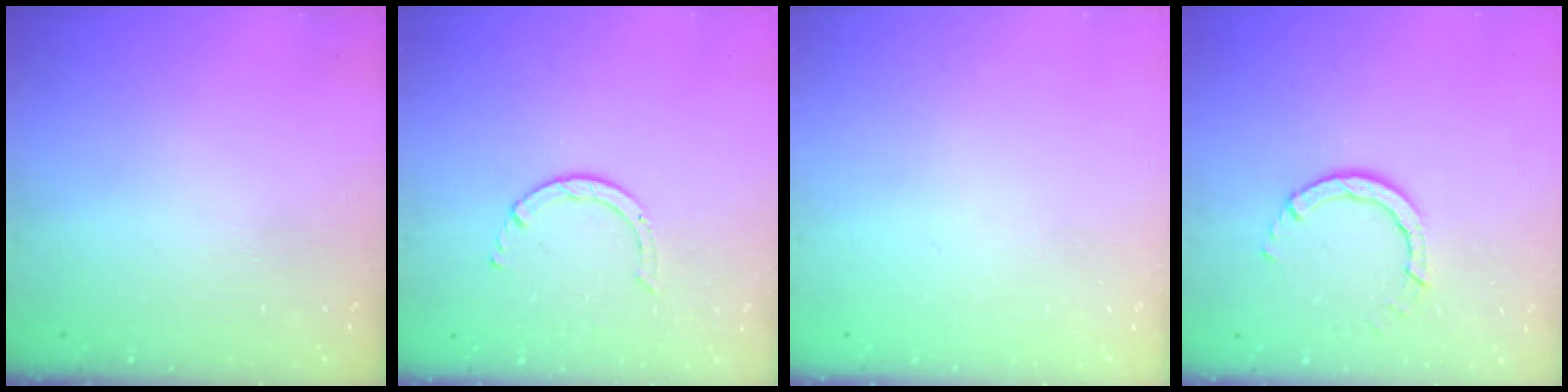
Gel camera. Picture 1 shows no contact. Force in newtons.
{"total": 2.5, "press": 2.4, "slide": 0.3}
{"total": 0.0}
{"total": 4.0, "press": 4.0, "slide": 0.4}